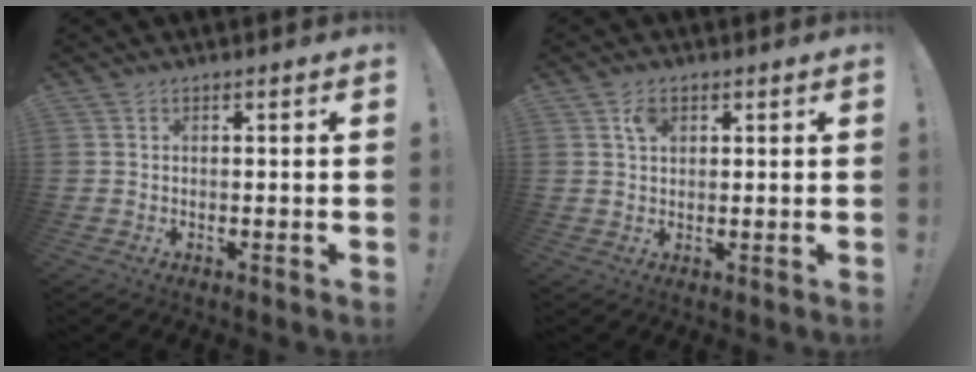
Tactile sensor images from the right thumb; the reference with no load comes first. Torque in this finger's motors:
{"motor_torque": [-0.07, 0.37, 0.42, 0.12, 0.00]}